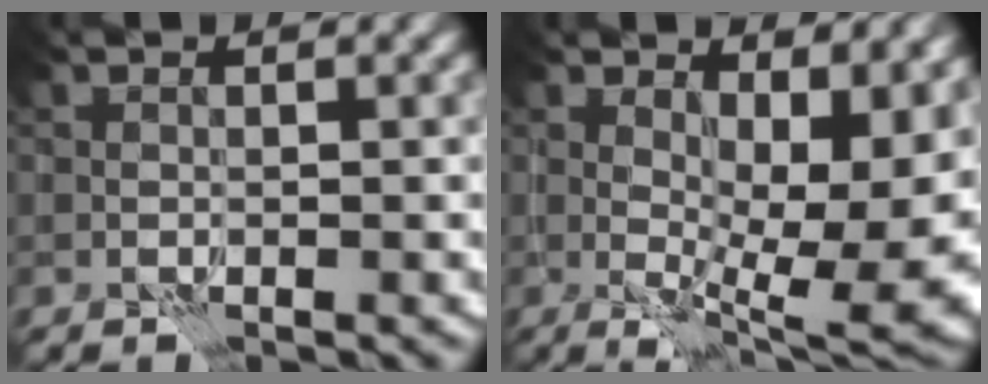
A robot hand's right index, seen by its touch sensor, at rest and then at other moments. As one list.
[{"total": 11.4, "force": [1.2, 4.9, 10.3], "torque": [-0.131, -0.011, 0.027]}]